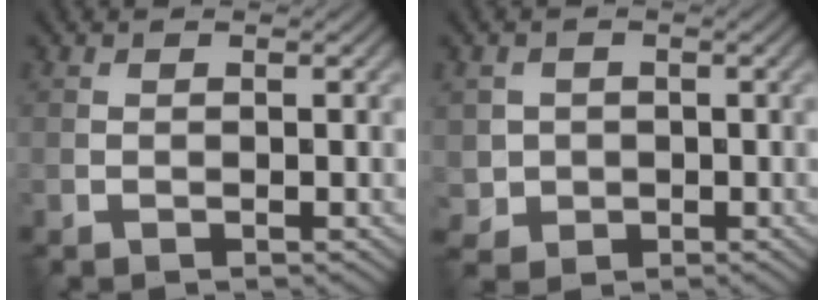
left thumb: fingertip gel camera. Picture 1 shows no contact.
{"total": 2.7, "force": [0.0, 2.7, 0.4], "torque": [-0.012, -0.009, -0.003]}